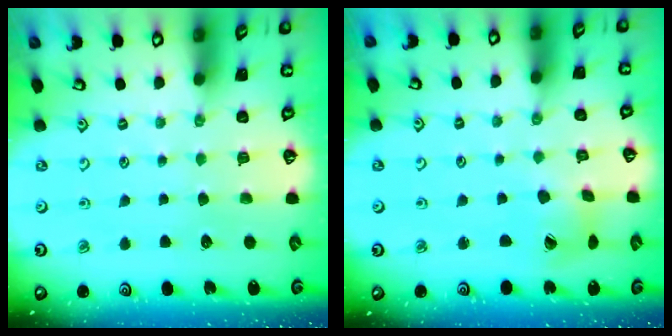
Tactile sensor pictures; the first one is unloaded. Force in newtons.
{"total": 5.9, "press": 5.8, "slide": 0.7}